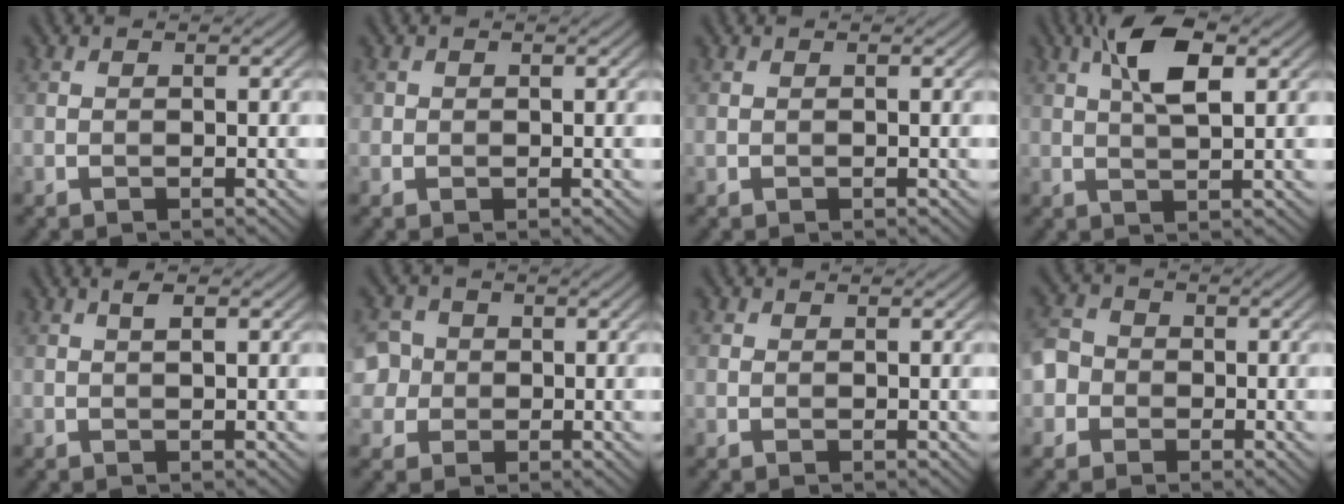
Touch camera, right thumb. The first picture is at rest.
{"total": 0.9, "force": [0.1, 0.9, 0.1], "torque": [-0.001, -0.003, 0.001]}
{"total": 0.0}
{"total": 6.7, "force": [2.6, 2.2, 5.8], "torque": [-0.112, 0.007, 0.043]}
{"total": 1.3, "force": [0.5, 0.3, 1.2], "torque": [-0.024, 0.003, 0.009]}
{"total": 5.3, "force": [0.5, 4.9, 1.7], "torque": [-0.045, 0.016, -0.009]}
{"total": 0.7, "force": [0.3, 0.6, 0.1], "torque": [-0.001, 0.000, 0.004]}
{"total": 4.0, "force": [-1.0, 3.7, 1.2], "torque": [-0.023, 0.000, -0.038]}